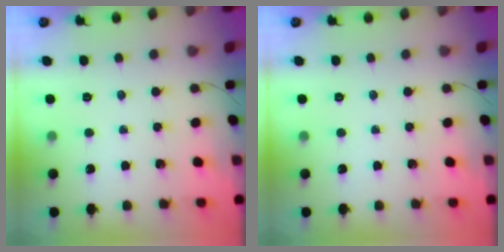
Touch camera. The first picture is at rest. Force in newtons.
{"total": 0.0}